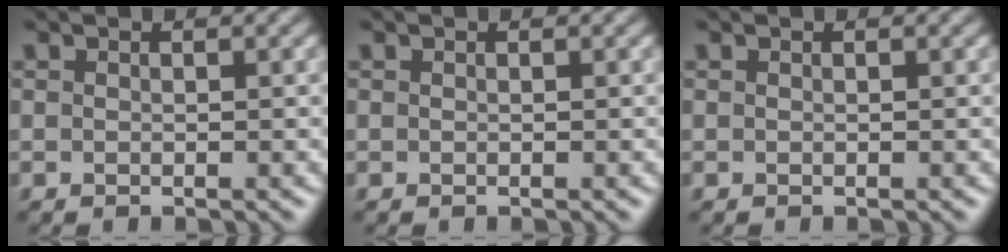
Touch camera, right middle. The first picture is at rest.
{"total": 0.0}
{"total": 0.0}